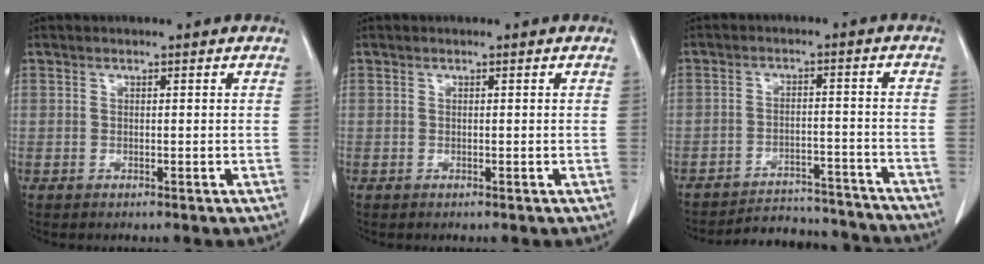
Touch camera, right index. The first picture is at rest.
{"total": 0.0}
{"total": 14.9, "force": [-14.5, 2.7, 2.4], "torque": [-0.034, 0.012, -0.187]}